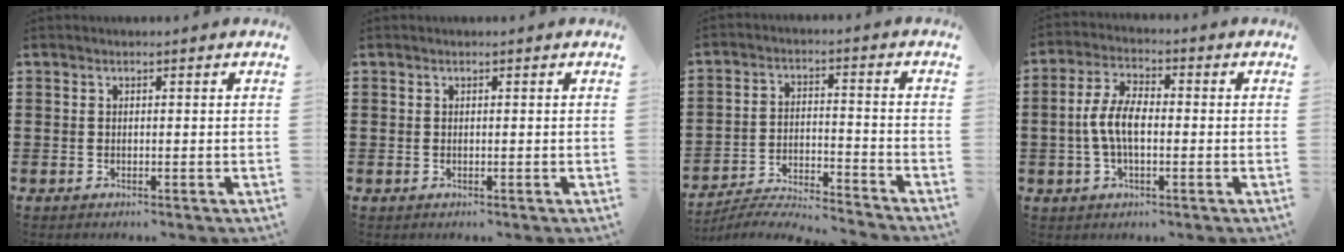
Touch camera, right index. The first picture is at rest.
{"total": 0.0}
{"total": 5.8, "force": [-5.7, -0.2, 1.1], "torque": [-0.029, -0.004, -0.117]}
{"total": 6.3, "force": [-0.9, 2.9, 5.5], "torque": [-0.132, -0.004, -0.026]}